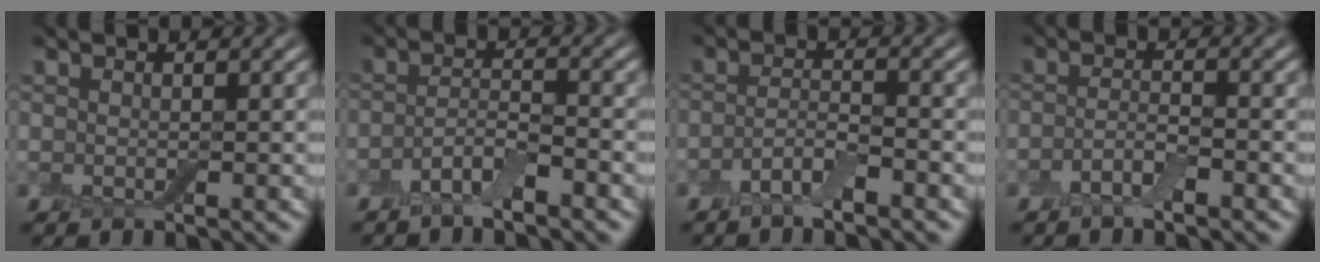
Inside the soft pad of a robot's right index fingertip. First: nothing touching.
{"total": 2.8, "force": [-1.9, 0.7, 2.0], "torque": [-0.040, 0.004, -0.042]}
{"total": 2.5, "force": [-1.6, 0.7, 1.8], "torque": [-0.037, 0.005, -0.037]}
{"total": 2.0, "force": [-1.2, 0.5, 1.5], "torque": [-0.031, 0.004, -0.028]}